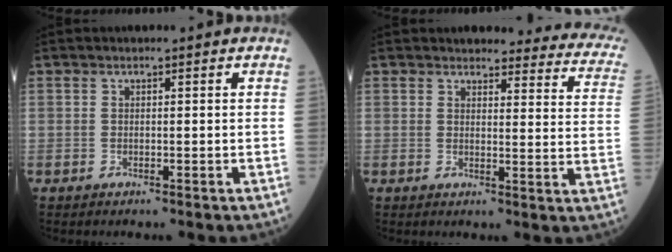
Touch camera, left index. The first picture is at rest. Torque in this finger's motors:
{"motor_torque": [-0.51, -0.89, -0.07, -0.01]}